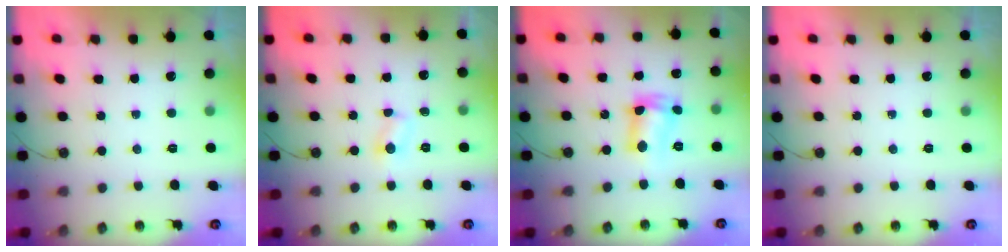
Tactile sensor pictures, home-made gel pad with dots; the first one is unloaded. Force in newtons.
{"total": 2.5, "press": 2.5, "slide": 0.3}
{"total": 8.2, "press": 8.2, "slide": 0.9}
{"total": 0.0}